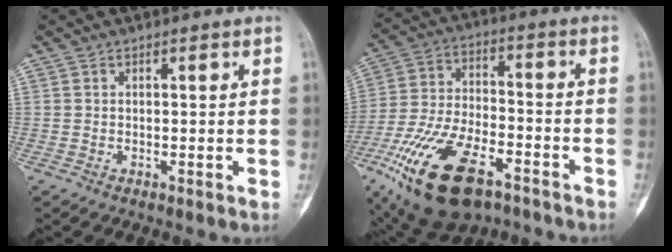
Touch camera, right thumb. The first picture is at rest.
{"total": 21.5, "force": [-11.5, 10.1, 15.0], "torque": [-0.314, 0.032, -0.201]}